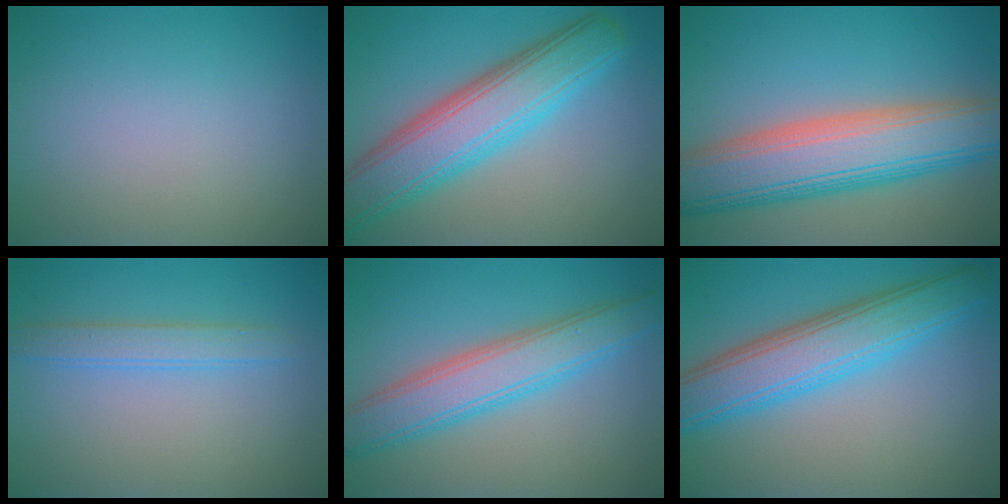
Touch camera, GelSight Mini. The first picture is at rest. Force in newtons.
{"total": 8.2, "press": 8.2, "slide": 0.4}
{"total": 10.2, "press": 10.2, "slide": 0.2}
{"total": 2.2, "press": 2.2, "slide": 0.1}
{"total": 5.8, "press": 5.8, "slide": 0.2}
{"total": 7.2, "press": 7.1, "slide": 0.3}